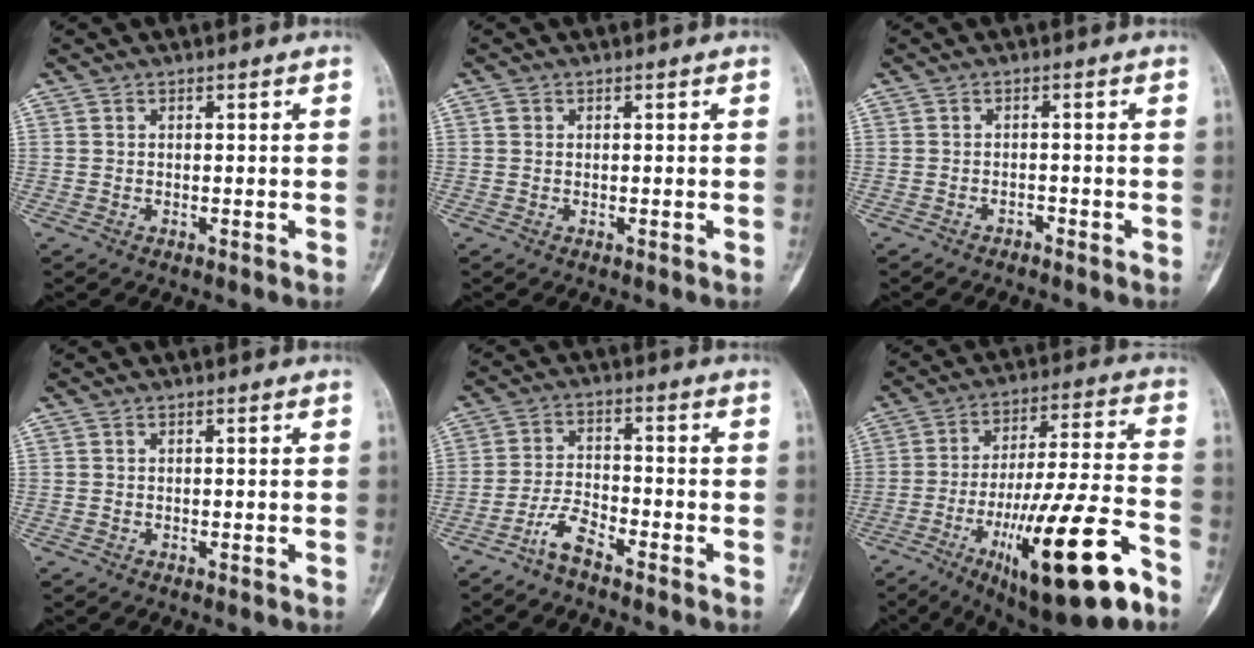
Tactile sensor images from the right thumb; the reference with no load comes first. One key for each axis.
{"total": 0.6, "fx": 0.1, "fy": 0.5, "fz": 0.3, "tx": -0.005, "ty": 0.001, "tz": 0.002}
{"total": 1.2, "fx": -1.1, "fy": 0.4, "fz": 0.2, "tx": -0.004, "ty": 0.009, "tz": -0.017}
{"total": 0.0}
{"total": 5.0, "fx": -4.0, "fy": 1.3, "fz": 2.8, "tx": -0.058, "ty": 0.027, "tz": -0.083}
{"total": 24.1, "fx": -11.7, "fy": 5.1, "fz": 20.5, "tx": -0.344, "ty": 0.040, "tz": -0.181}